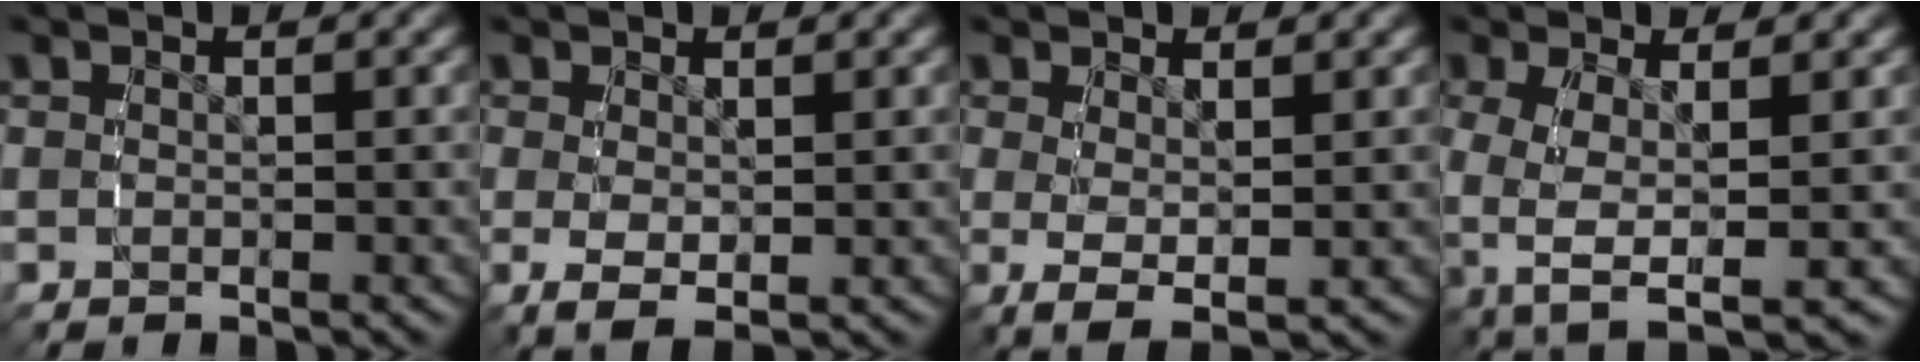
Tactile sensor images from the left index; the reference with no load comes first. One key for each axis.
{"total": 2.3, "fx": -0.2, "fy": 1.0, "fz": 2.1, "tx": -0.039, "ty": -0.011, "tz": 0.005}
{"total": 3.3, "fx": -0.2, "fy": 1.4, "fz": 3.0, "tx": -0.057, "ty": -0.015, "tz": 0.006}
{"total": 7.1, "fx": -1.6, "fy": 4.4, "fz": 5.3, "tx": -0.138, "ty": -0.039, "tz": -0.011}